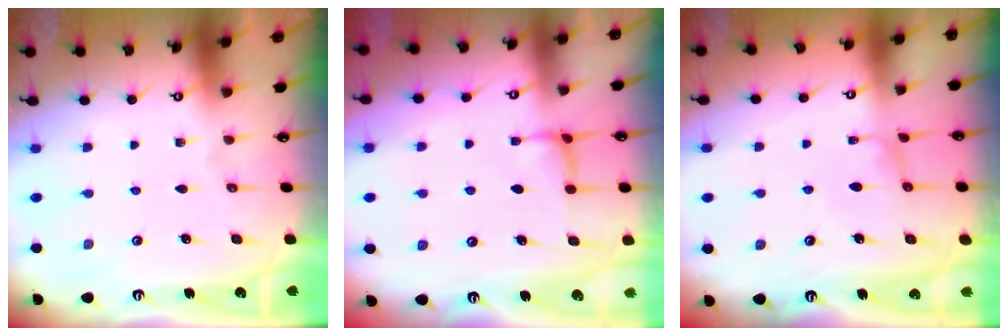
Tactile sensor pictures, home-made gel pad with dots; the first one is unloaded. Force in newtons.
{"total": 0.8, "press": 0.3, "slide": 0.7}
{"total": 0.6, "press": 0.1, "slide": 0.5}